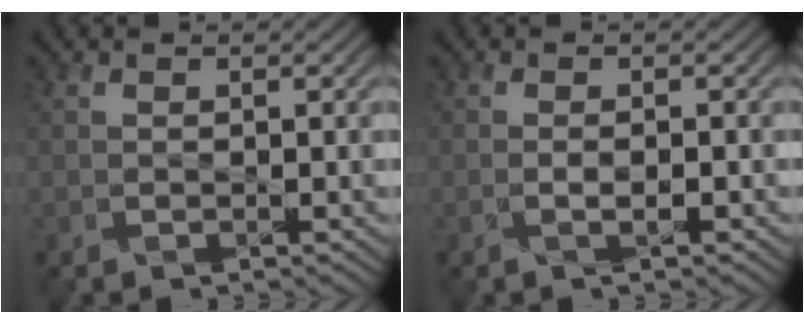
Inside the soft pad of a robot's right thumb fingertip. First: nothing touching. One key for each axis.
{"total": 1.4, "fx": -0.8, "fy": 0.1, "fz": 1.1, "tx": -0.026, "ty": -0.001, "tz": -0.017}